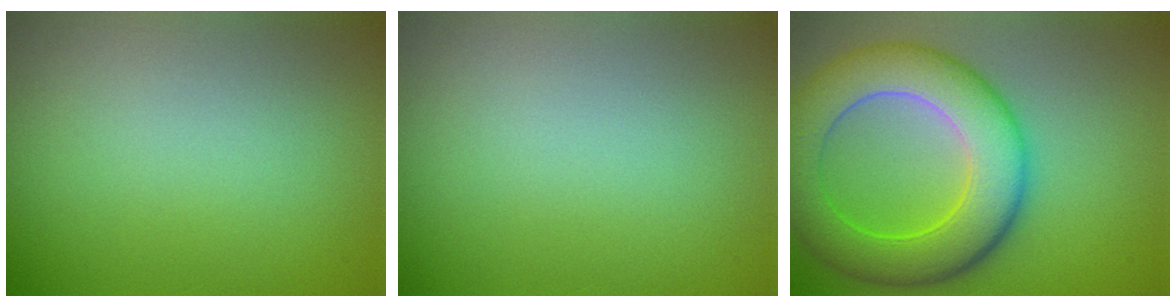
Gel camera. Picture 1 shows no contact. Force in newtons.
{"total": 0.0}
{"total": 9.1, "press": 9.1, "slide": 0.2}